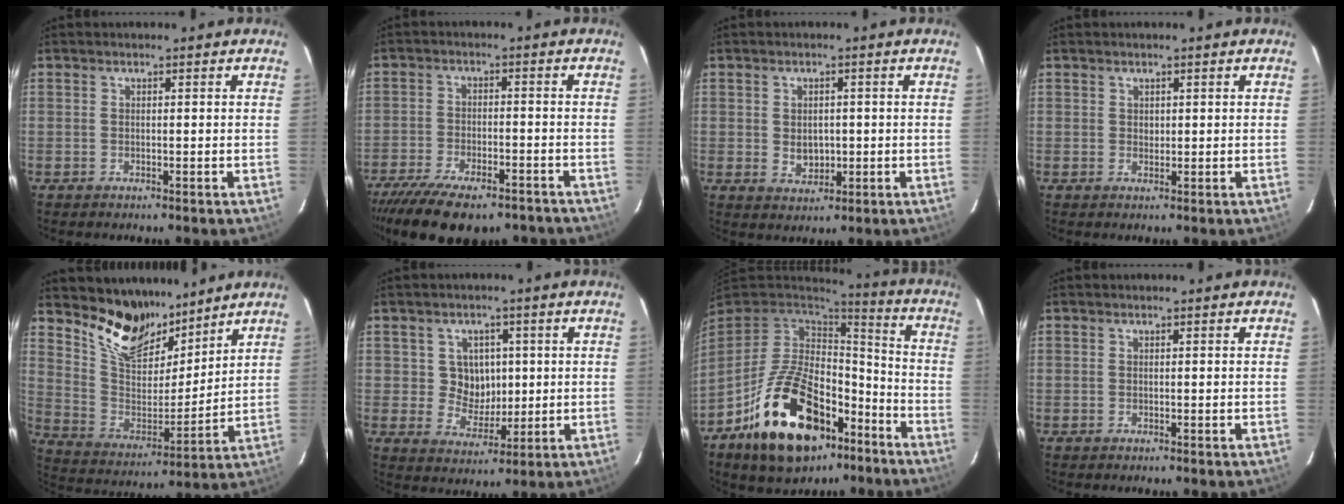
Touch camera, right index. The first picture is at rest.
{"total": 18.3, "force": [-14.2, 6.9, 9.2], "torque": [-0.192, -0.035, -0.209]}
{"total": 4.1, "force": [-0.2, 3.3, 2.5], "torque": [-0.041, -0.003, 0.004]}
{"total": 1.1, "force": [0.5, 1.0, 0.1], "torque": [0.002, 0.002, 0.009]}
{"total": 14.3, "force": [11.6, 6.5, 5.4], "torque": [-0.120, -0.008, 0.219]}
{"total": 6.5, "force": [1.0, 6.2, 2.0], "torque": [-0.035, 0.008, 0.026]}
{"total": 23.9, "force": [-12.6, 13.2, 15.4], "torque": [-0.302, 0.008, -0.190]}
{"total": 0.0}